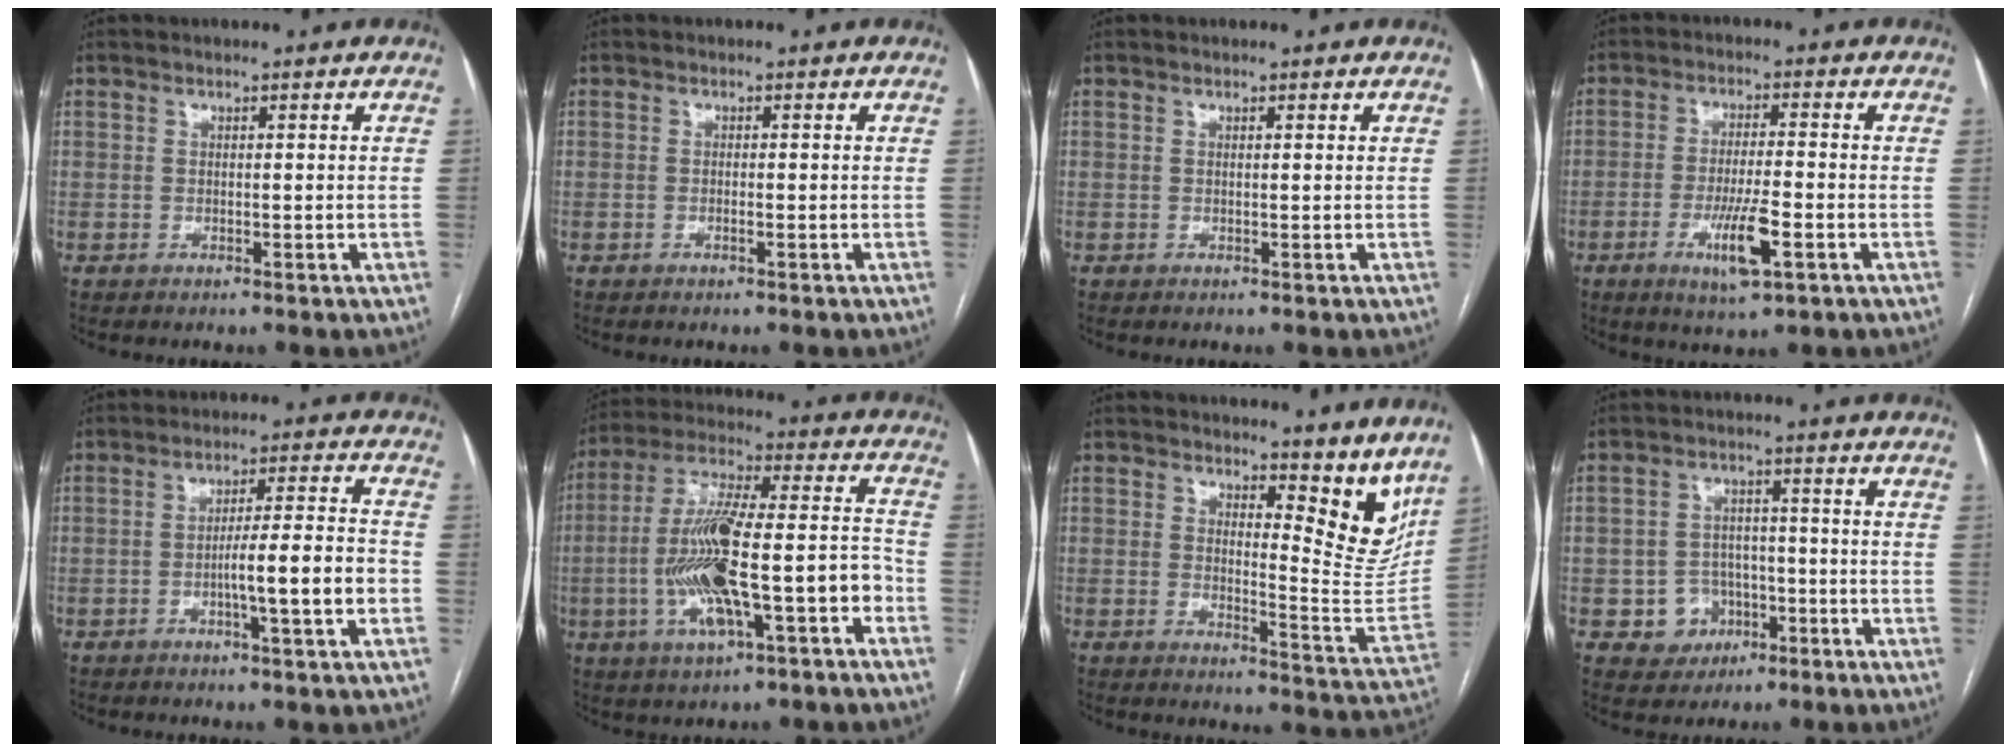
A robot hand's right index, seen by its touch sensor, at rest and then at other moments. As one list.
[{"total": 0.6, "force": [-0.3, 0.1, 0.6], "torque": [-0.012, 0.000, -0.003]}, {"total": 0.0}, {"total": 7.7, "force": [-3.1, 0.9, 7.0], "torque": [-0.131, -0.014, -0.051]}, {"total": 8.8, "force": [-2.5, 0.0, 8.4], "torque": [-0.133, 0.009, -0.040]}, {"total": 18.1, "force": [-5.7, 3.7, 16.8], "torque": [-0.317, 0.015, -0.090]}, {"total": 10.3, "force": [8.4, 2.7, 5.4], "torque": [-0.054, -0.040, 0.100]}, {"total": 6.0, "force": [-2.3, 5.4, 1.2], "torque": [-0.015, 0.014, -0.026]}]